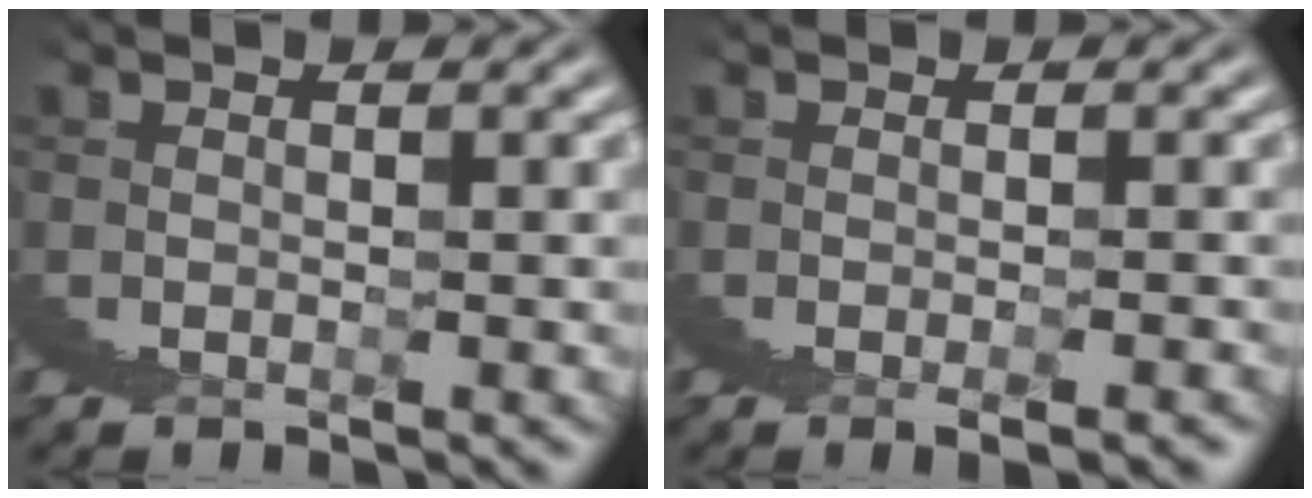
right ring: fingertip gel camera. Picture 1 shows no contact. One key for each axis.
{"total": 1.9, "fx": 0.7, "fy": -1.7, "fz": -0.6, "tx": 0.025, "ty": 0.017, "tz": 0.005}